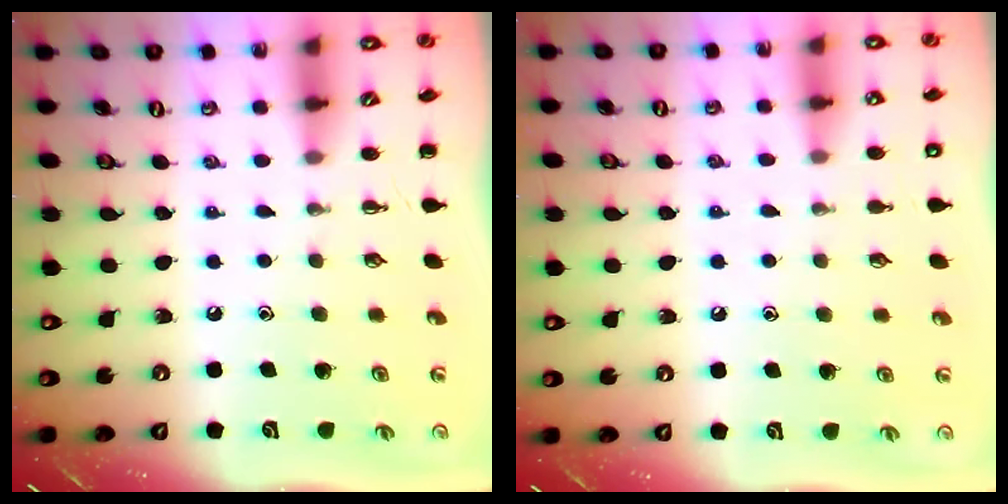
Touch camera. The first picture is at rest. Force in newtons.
{"total": 5.7, "press": 5.4, "slide": 1.9}